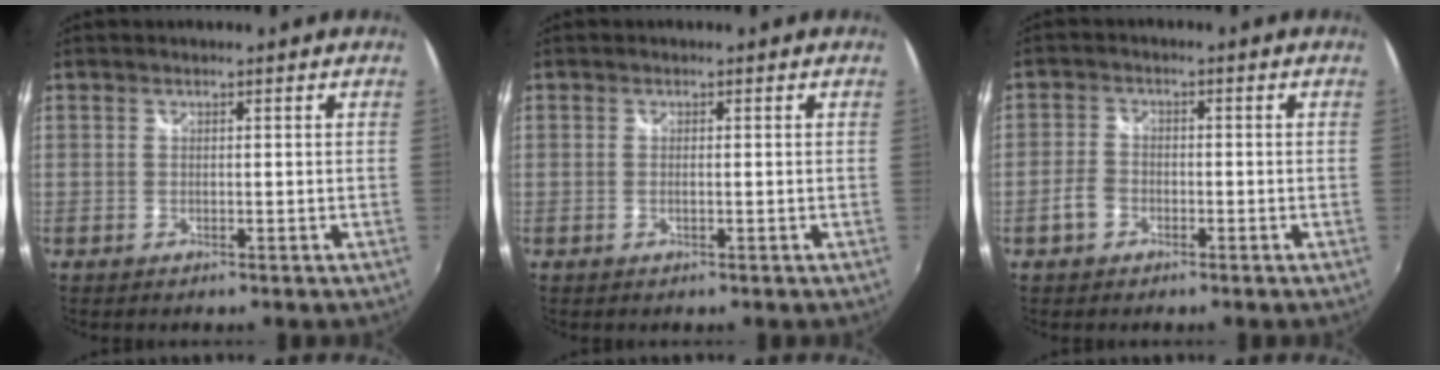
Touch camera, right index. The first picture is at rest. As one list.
[{"total": 0.7, "force": [-0.1, 0.0, 0.7], "torque": [-0.015, 0.000, -0.004]}, {"total": 3.5, "force": [-1.8, 2.5, 1.5], "torque": [-0.036, 0.009, -0.032]}]